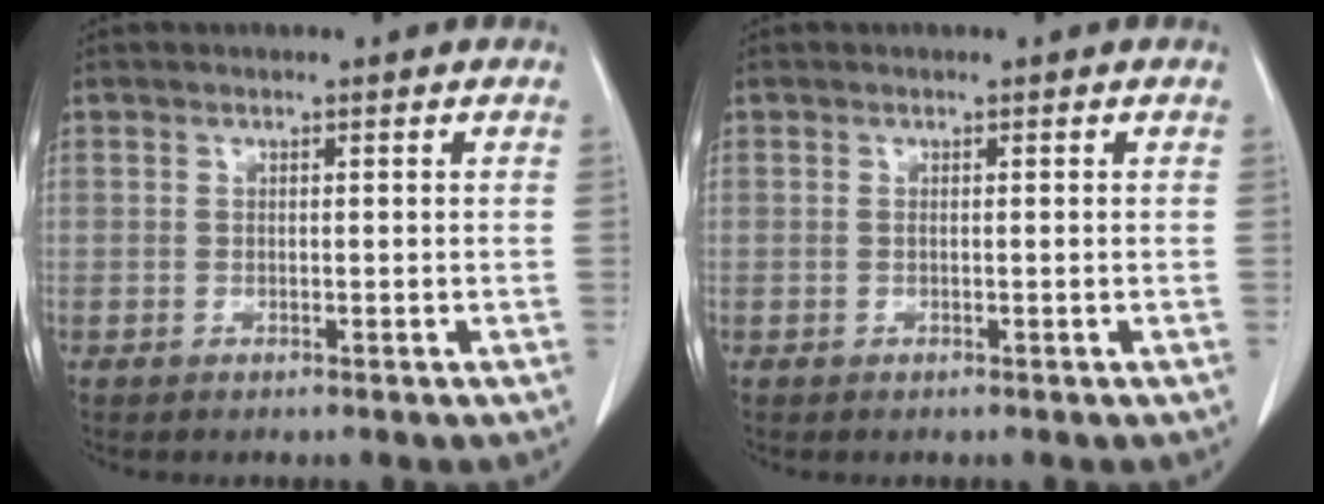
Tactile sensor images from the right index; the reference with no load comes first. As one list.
[{"total": 0.0}]